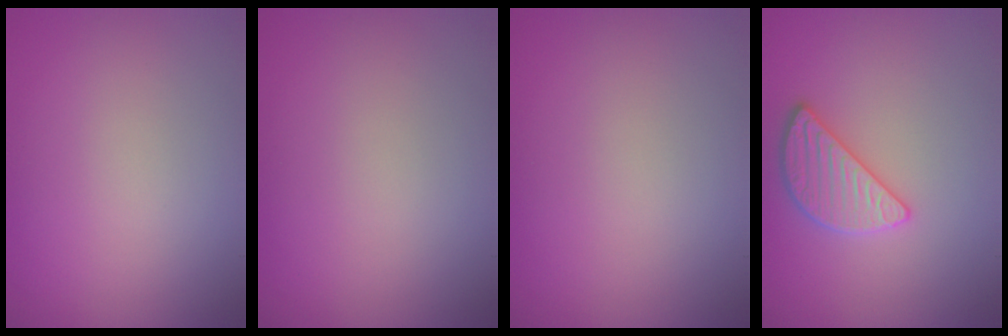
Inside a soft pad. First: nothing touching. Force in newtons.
{"total": 0.0}
{"total": 0.0}
{"total": 2.8, "press": 2.8, "slide": 0.6}